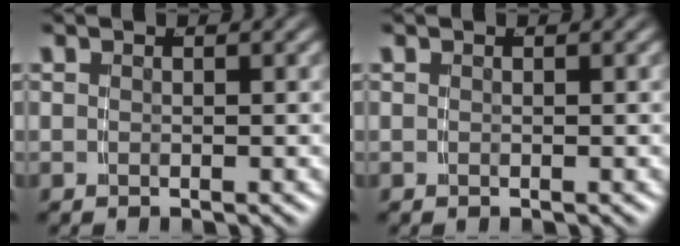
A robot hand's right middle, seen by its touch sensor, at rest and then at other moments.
{"total": 0.0}